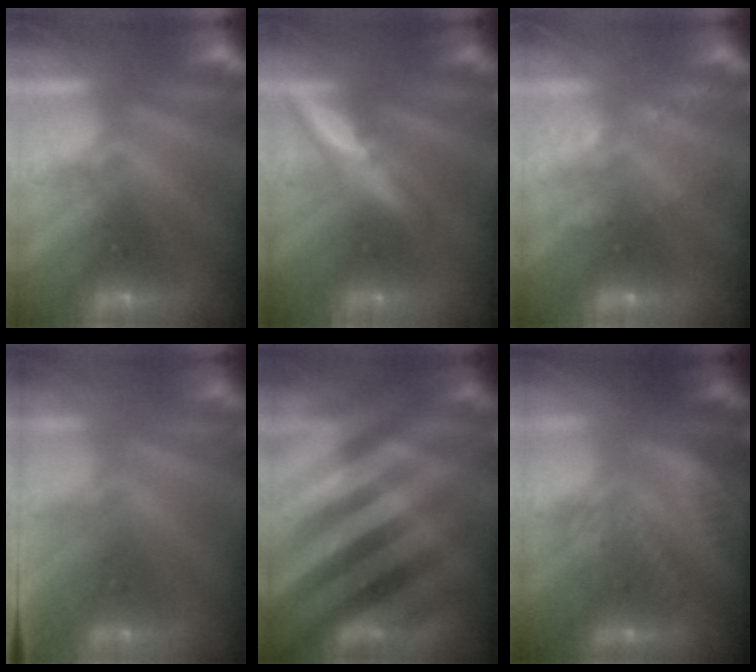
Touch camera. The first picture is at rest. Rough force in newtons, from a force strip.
{"total": 2.6}
{"total": 2.2}
{"total": 1.2}
{"total": 2.5}
{"total": 8.0}